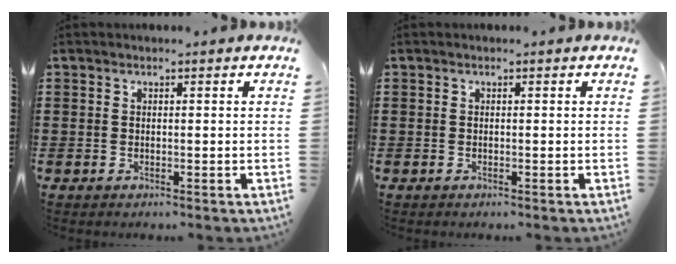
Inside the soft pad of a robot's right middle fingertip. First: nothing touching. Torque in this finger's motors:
{"motor_torque": [1.69, 0.45, 0.78, 0.01]}